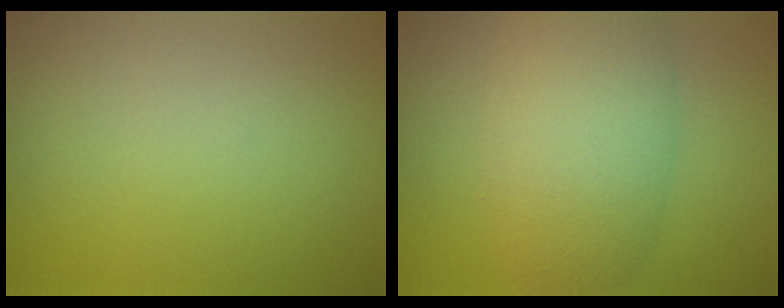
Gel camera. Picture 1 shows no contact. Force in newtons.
{"total": 7.1, "press": 7.1, "slide": 0.1}